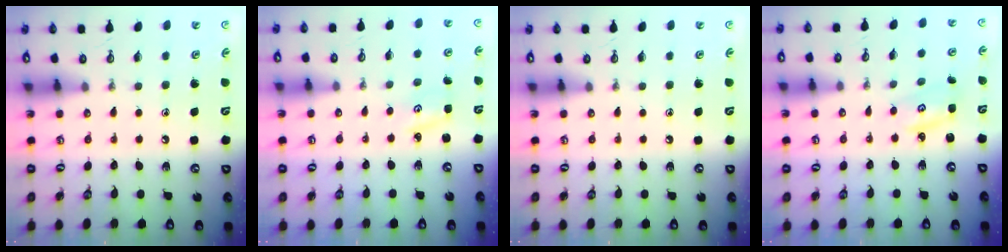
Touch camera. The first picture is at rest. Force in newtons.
{"total": 2.9, "press": 2.9, "slide": 0.3}
{"total": 0.0}
{"total": 2.7, "press": 2.7, "slide": 0.2}